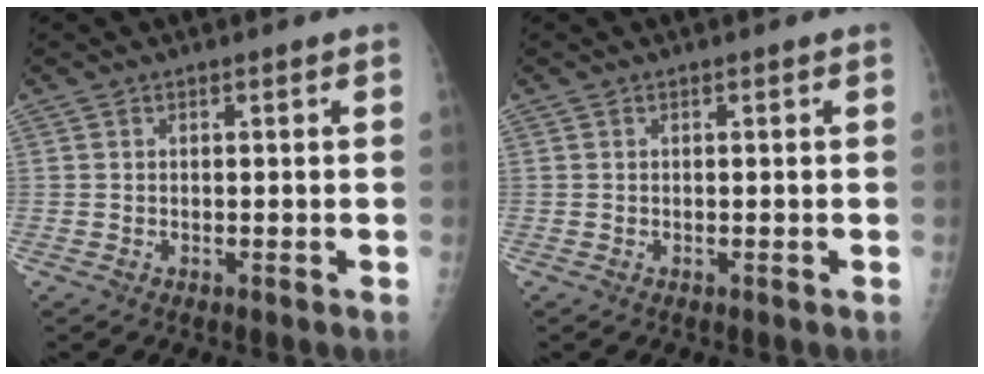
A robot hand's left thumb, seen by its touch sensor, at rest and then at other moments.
{"total": 0.0}